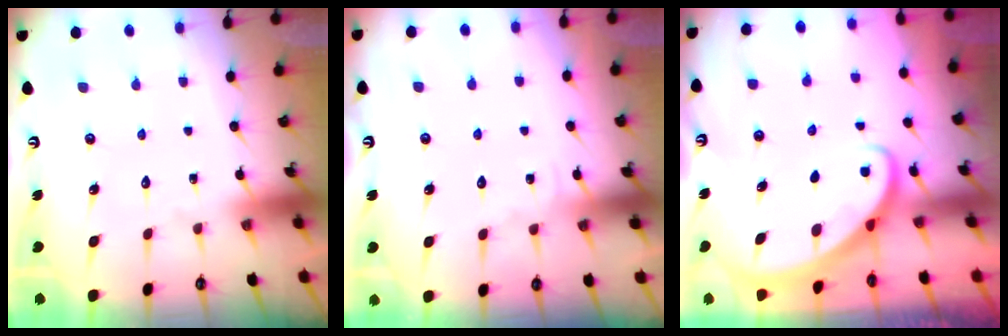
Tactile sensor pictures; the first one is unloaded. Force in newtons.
{"total": 2.9, "press": 2.9, "slide": 0.3}
{"total": 2.8, "press": 2.8, "slide": 0.2}